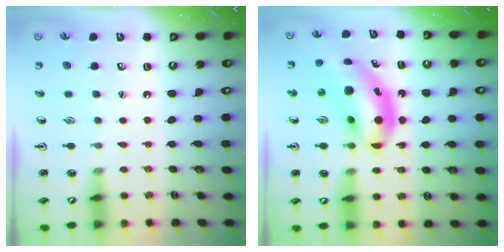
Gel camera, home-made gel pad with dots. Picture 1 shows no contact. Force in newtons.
{"total": 12.5, "press": 11.9, "slide": 3.7}